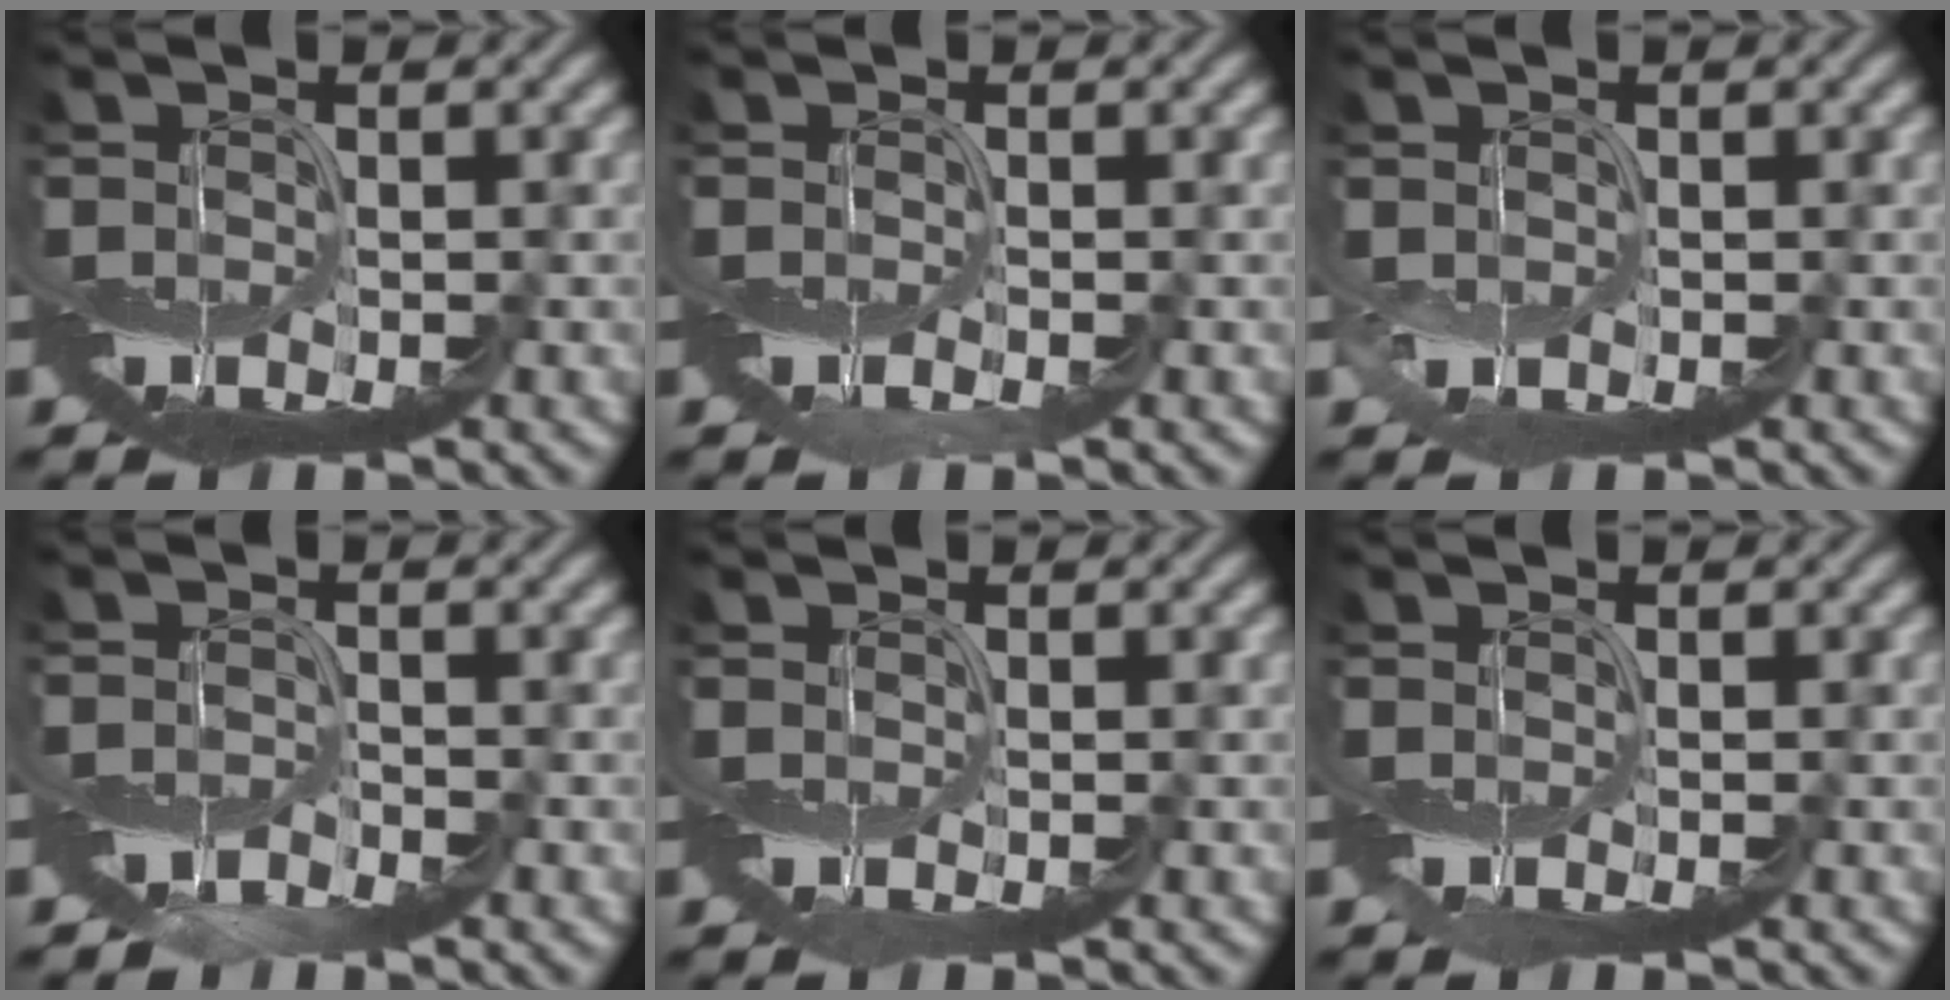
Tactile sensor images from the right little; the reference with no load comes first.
{"total": 0.7, "force": [-0.1, -0.5, -0.5], "torque": [0.005, 0.000, -0.003]}
{"total": 0.6, "force": [0.6, 0.1, 0.0], "torque": [-0.001, 0.000, 0.011]}
{"total": 1.3, "force": [-1.1, -0.3, -0.7], "torque": [0.014, 0.000, -0.020]}
{"total": 0.6, "force": [0.6, -0.2, -0.1], "torque": [-0.002, 0.000, 0.009]}
{"total": 0.0}